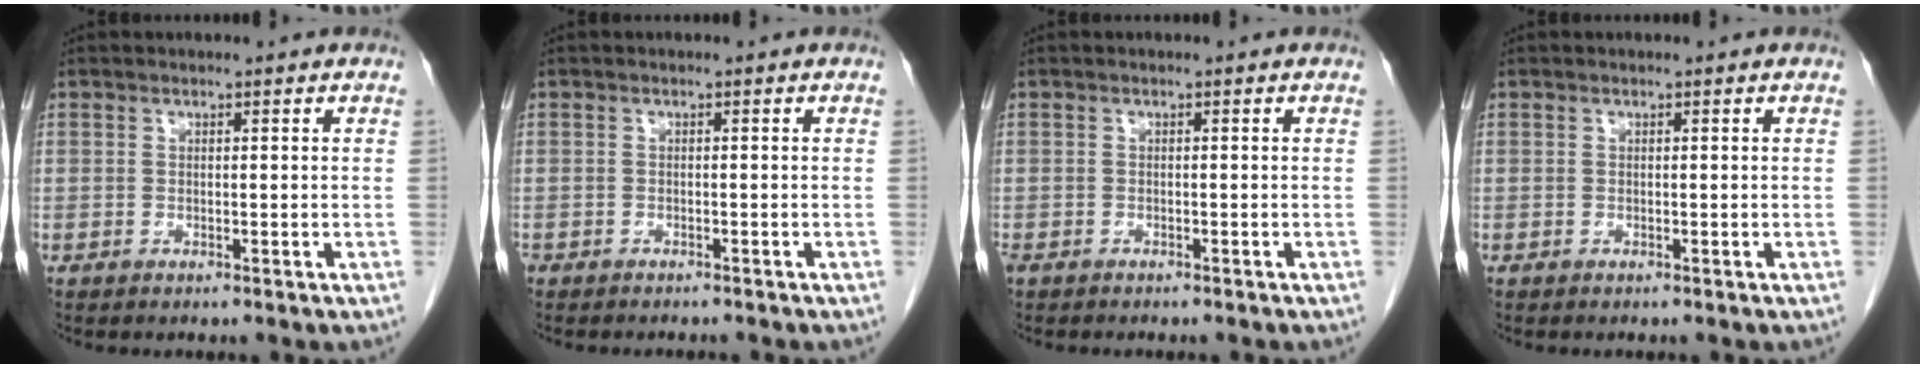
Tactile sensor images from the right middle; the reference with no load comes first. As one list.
[{"total": 3.3, "force": [-2.9, 1.2, 1.0], "torque": [-0.015, -0.005, -0.040]}, {"total": 2.8, "force": [-2.3, 1.0, 1.2], "torque": [-0.022, -0.007, -0.030]}, {"total": 0.0}]